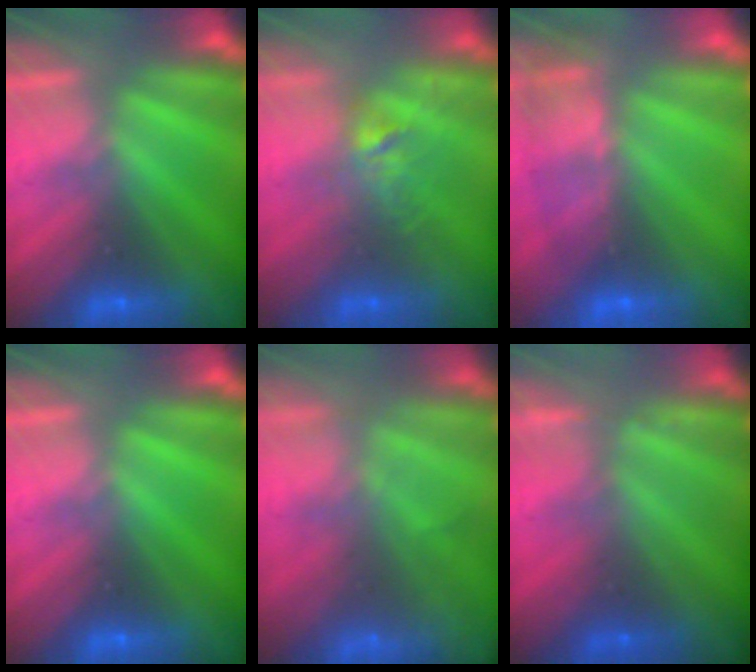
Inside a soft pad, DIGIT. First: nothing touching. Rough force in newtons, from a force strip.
{"total": 2.9}
{"total": 10.1}
{"total": 0.0}
{"total": 8.0}
{"total": 2.3}